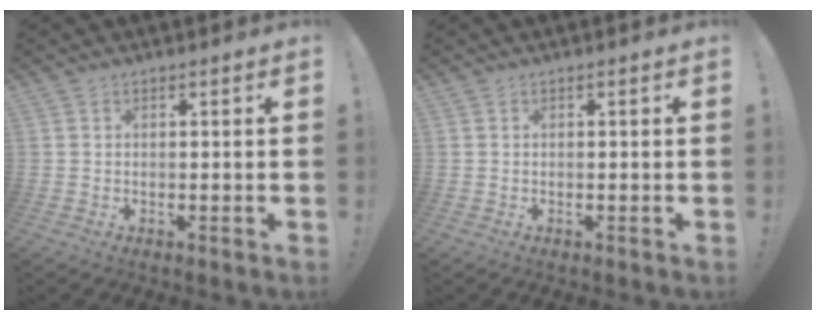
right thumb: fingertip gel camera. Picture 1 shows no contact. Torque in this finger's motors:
{"motor_torque": [-0.01, -0.15, -0.10, 0.06, 0.09]}